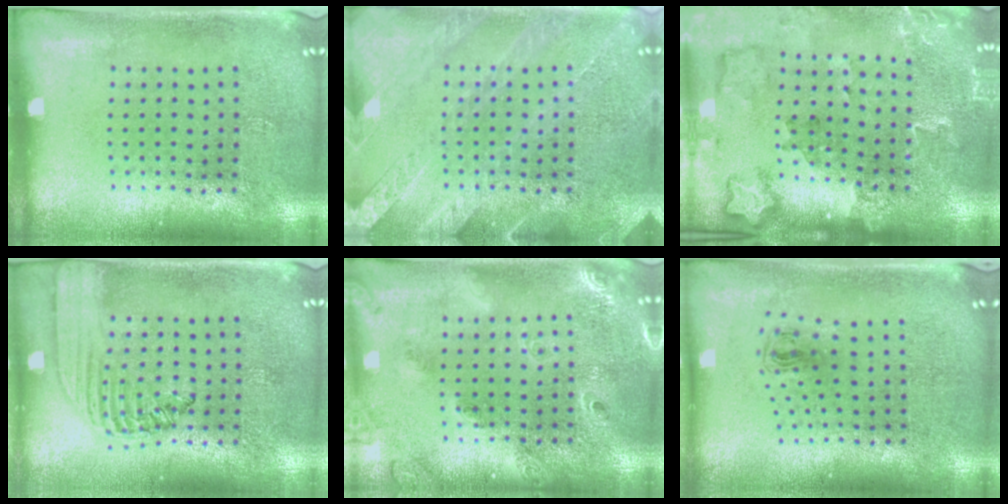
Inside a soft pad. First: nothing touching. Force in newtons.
{"total": 3.4, "press": 3.3, "slide": 0.4}
{"total": 1.8, "press": 1.8, "slide": 0.3}
{"total": 1.5, "press": 1.4, "slide": 0.5}
{"total": 1.7, "press": 1.6, "slide": 0.6}
{"total": 0.7, "press": 0.4, "slide": 0.6}